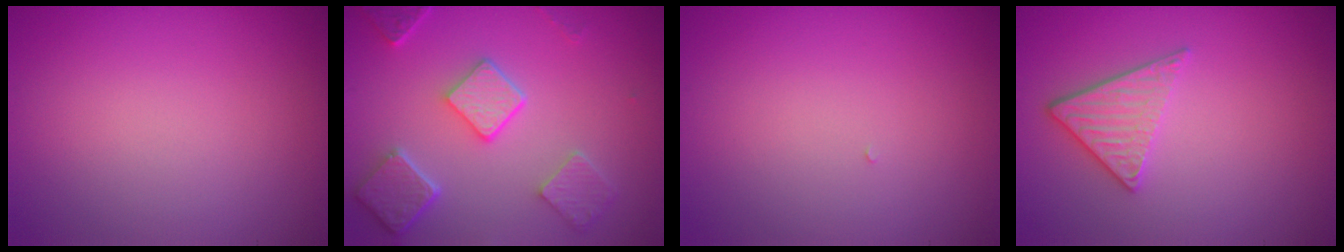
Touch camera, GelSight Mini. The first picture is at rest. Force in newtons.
{"total": 5.4, "press": 4.2, "slide": 3.4}
{"total": 0.0}
{"total": 2.8, "press": 2.4, "slide": 1.3}